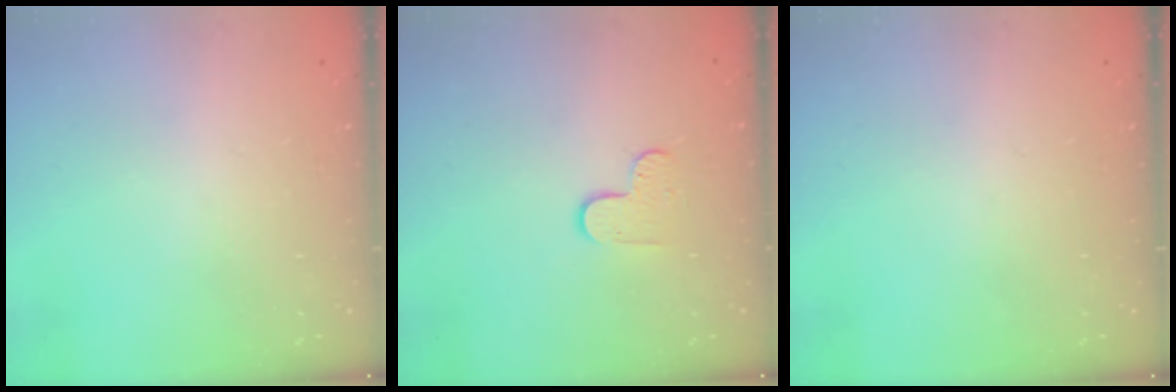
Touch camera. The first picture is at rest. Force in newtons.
{"total": 5.5, "press": 5.5, "slide": 0.4}
{"total": 0.0}